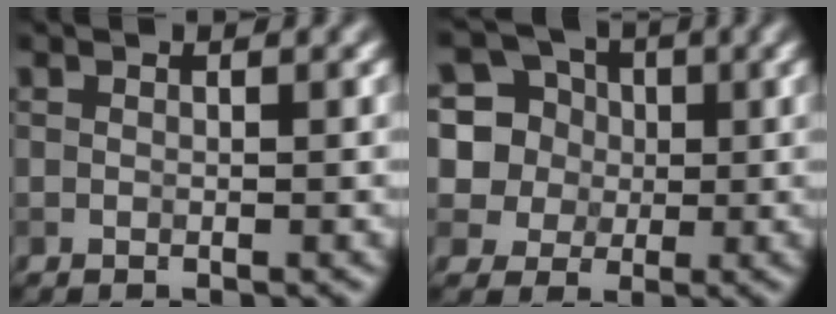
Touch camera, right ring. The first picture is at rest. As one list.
[{"total": 9.7, "force": [3.0, 8.7, 3.0], "torque": [-0.093, 0.034, 0.049]}]